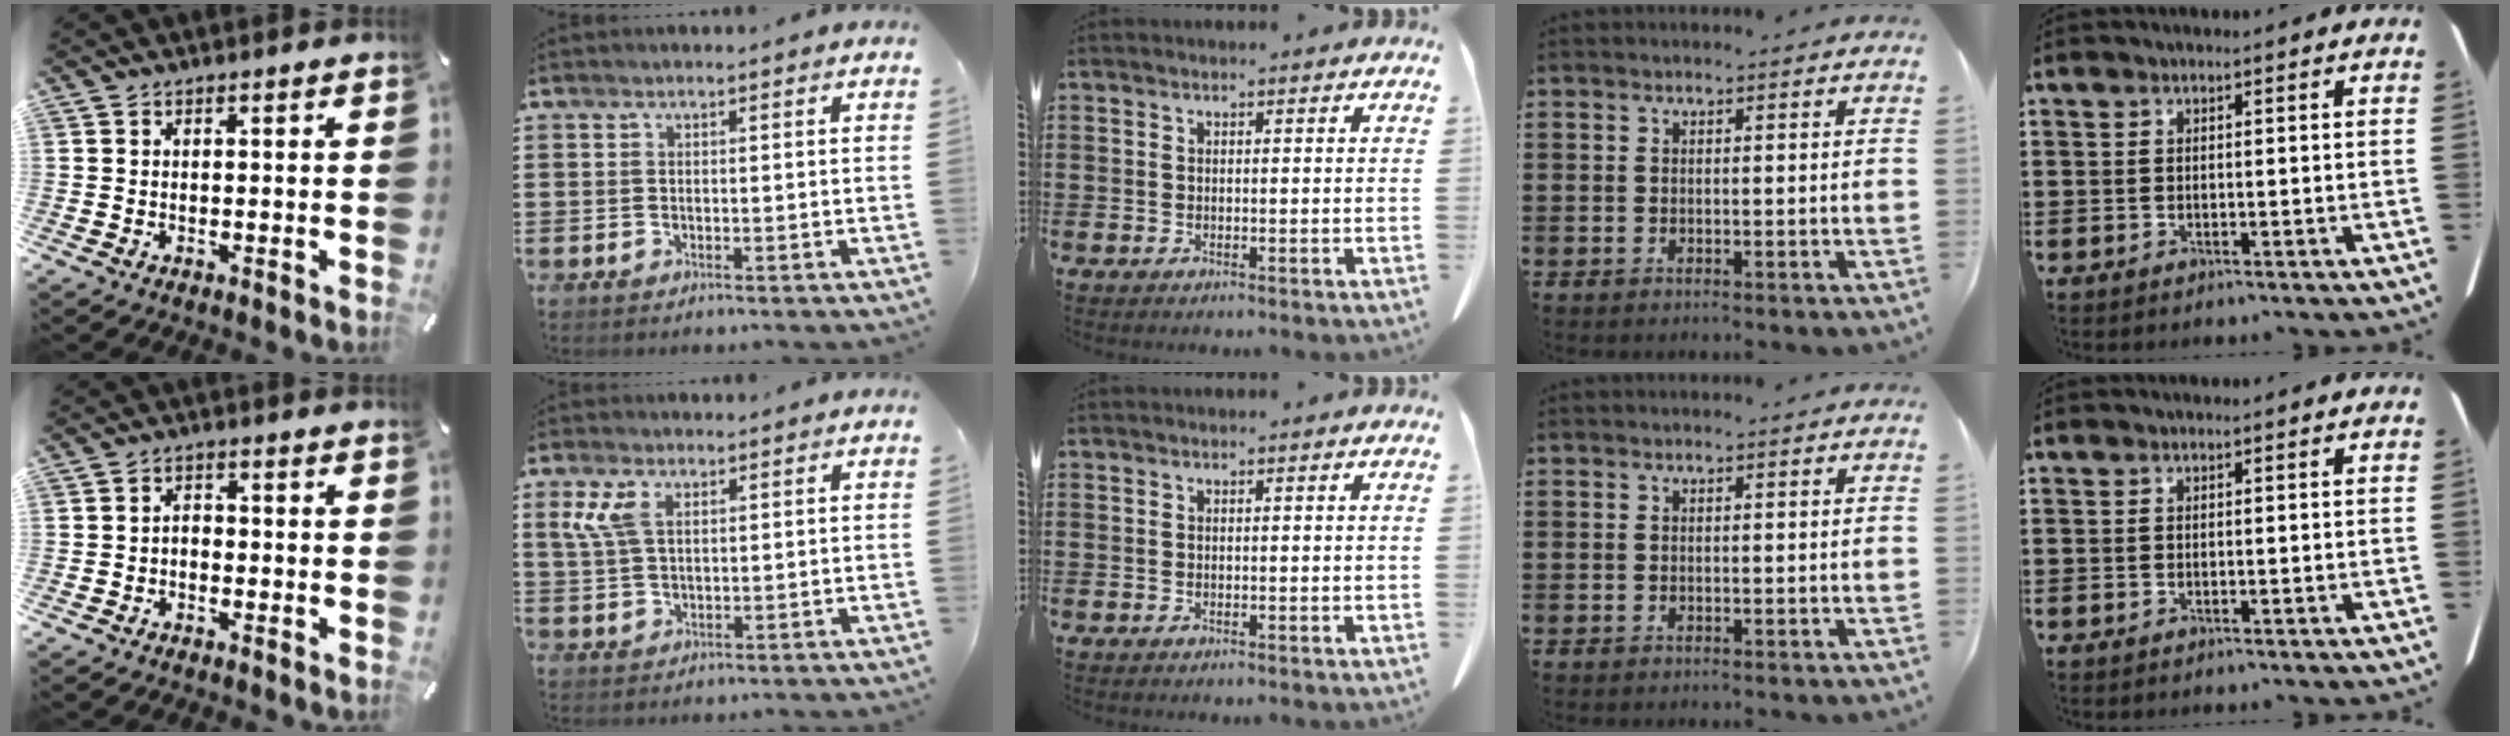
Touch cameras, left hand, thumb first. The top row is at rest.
{"thumb": {"total": 2.2, "force": [-1.3, 1.3, 1.1], "torque": [-0.022, 0.009, -0.027]}, "index": {"total": 5.1, "force": [2.0, 2.6, 3.9], "torque": [-0.101, 0.004, 0.030]}}